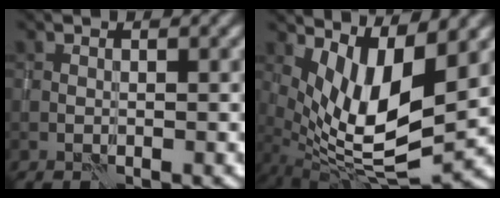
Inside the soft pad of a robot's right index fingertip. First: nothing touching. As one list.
[{"total": 8.8, "force": [2.1, 3.0, 8.1], "torque": [-0.160, -0.014, 0.042]}]